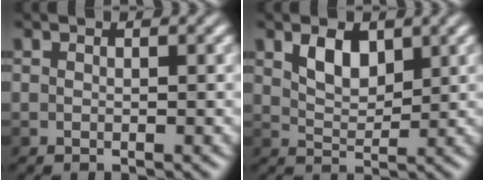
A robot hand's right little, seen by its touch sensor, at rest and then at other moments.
{"total": 2.8, "force": [1.5, 1.6, 1.8], "torque": [-0.035, 0.000, 0.031]}